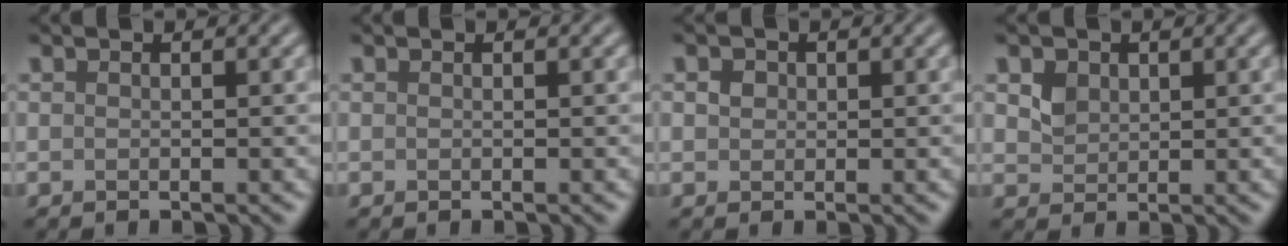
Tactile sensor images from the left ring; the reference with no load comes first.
{"total": 0.0}
{"total": 1.0, "force": [0.2, 0.9, 0.3], "torque": [-0.003, 0.001, 0.003]}
{"total": 2.0, "force": [1.0, 1.6, 0.8], "torque": [-0.020, -0.005, 0.025]}